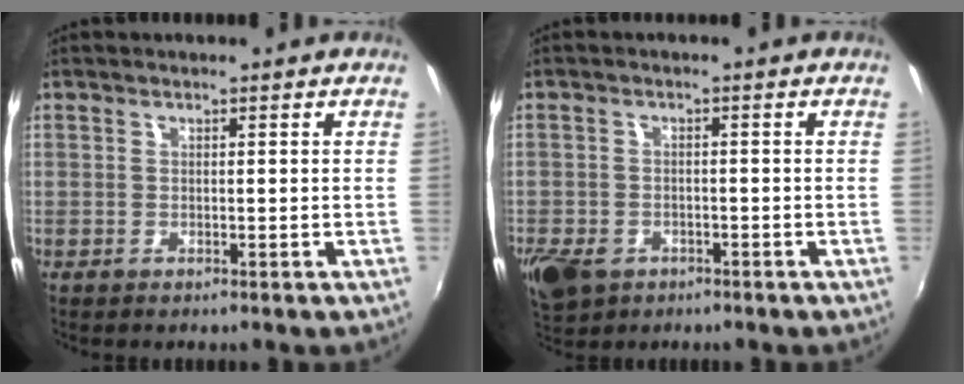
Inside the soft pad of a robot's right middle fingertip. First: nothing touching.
{"total": 8.0, "force": [-4.2, 5.4, 4.0], "torque": [-0.107, -0.020, -0.072]}